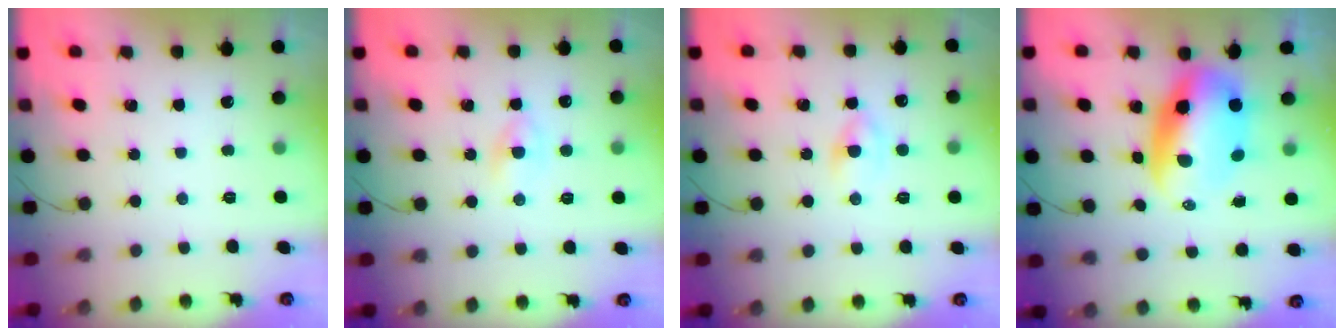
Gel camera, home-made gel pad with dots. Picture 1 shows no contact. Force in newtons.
{"total": 2.1, "press": 2.0, "slide": 0.7}
{"total": 2.3, "press": 2.0, "slide": 1.1}
{"total": 10.5, "press": 10.1, "slide": 2.8}